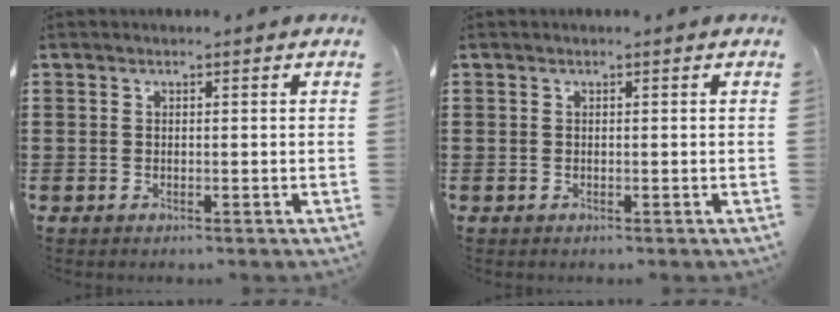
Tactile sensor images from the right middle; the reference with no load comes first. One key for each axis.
{"total": 0.0}